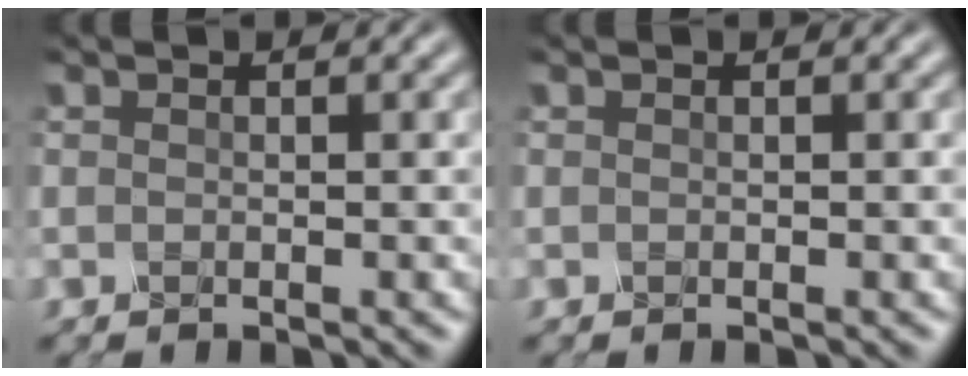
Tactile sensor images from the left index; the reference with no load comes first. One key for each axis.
{"total": 0.0}